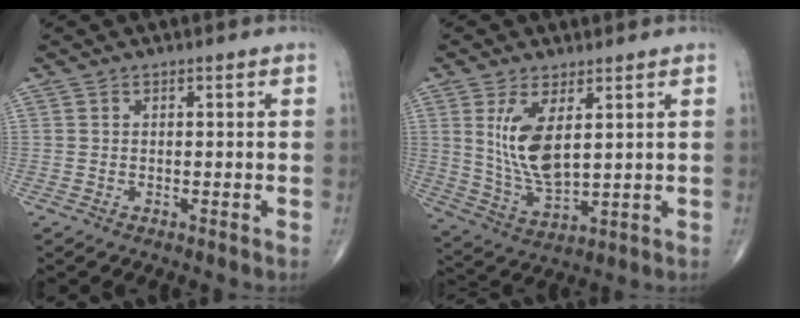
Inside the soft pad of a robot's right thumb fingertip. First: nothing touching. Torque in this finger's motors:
{"motor_torque": [-0.71, 0.85, 1.03, 0.56, 0.09]}